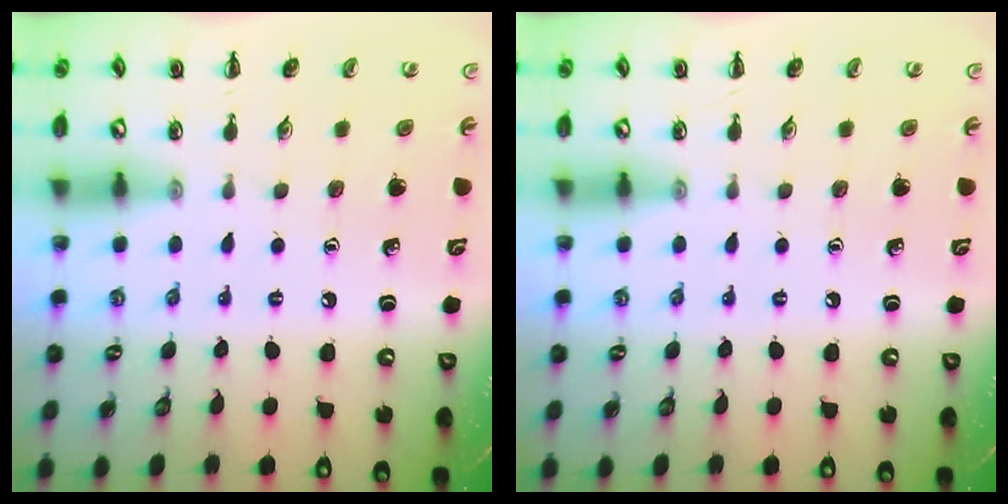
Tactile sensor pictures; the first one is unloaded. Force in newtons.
{"total": 0.0}